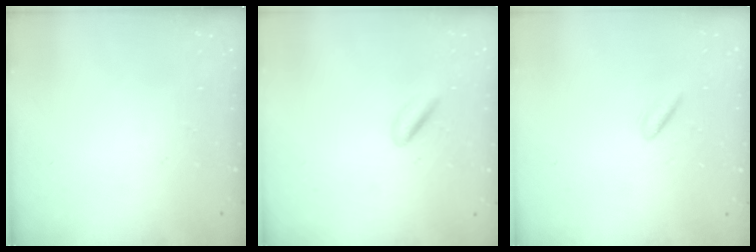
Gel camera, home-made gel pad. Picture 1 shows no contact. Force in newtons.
{"total": 2.5, "press": 2.3, "slide": 1.0}
{"total": 1.9, "press": 1.7, "slide": 0.9}